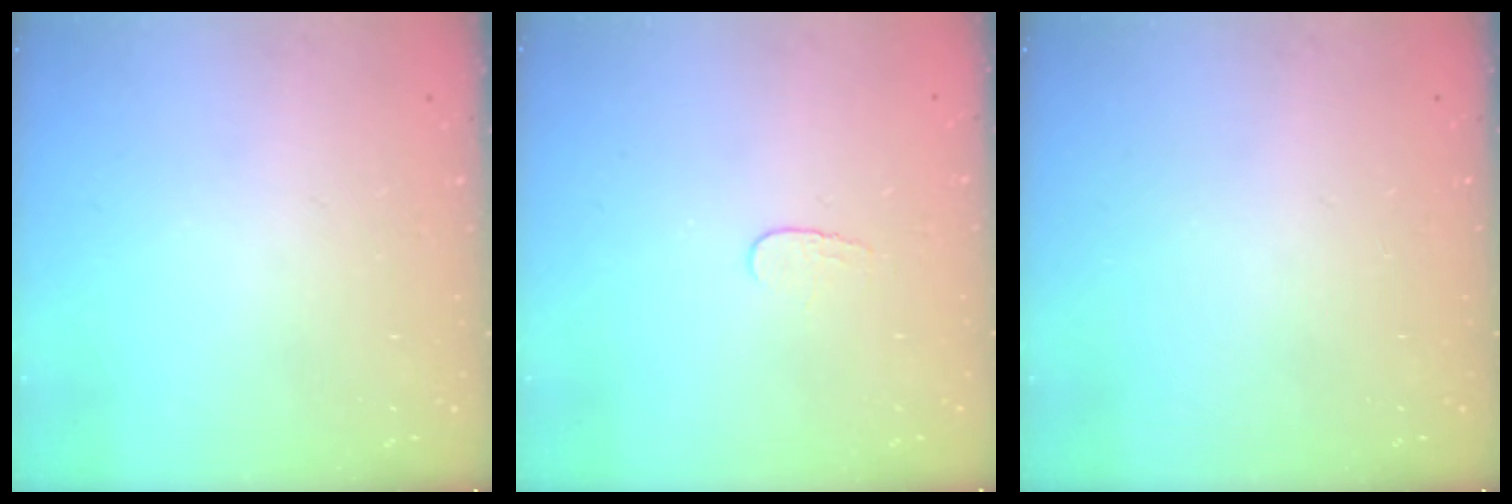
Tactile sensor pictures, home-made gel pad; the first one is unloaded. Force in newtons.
{"total": 3.6, "press": 3.5, "slide": 0.4}
{"total": 0.0}